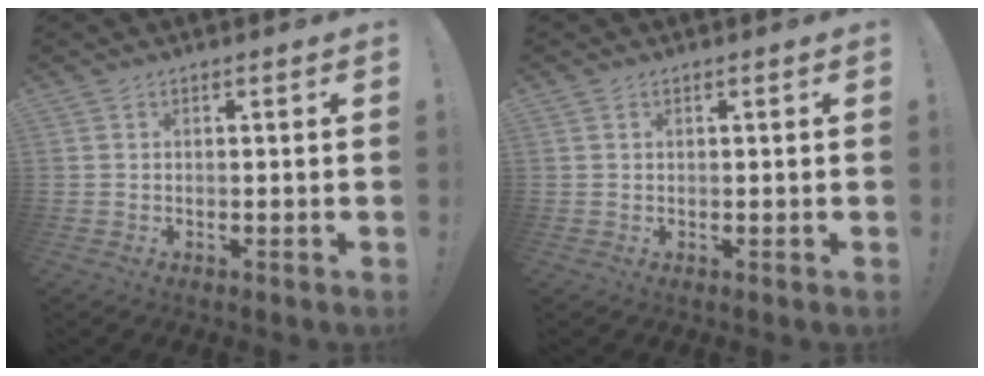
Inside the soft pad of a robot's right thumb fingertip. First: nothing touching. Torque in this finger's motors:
{"motor_torque": [0.15, 0.03, -0.11, 0.20, 0.03]}